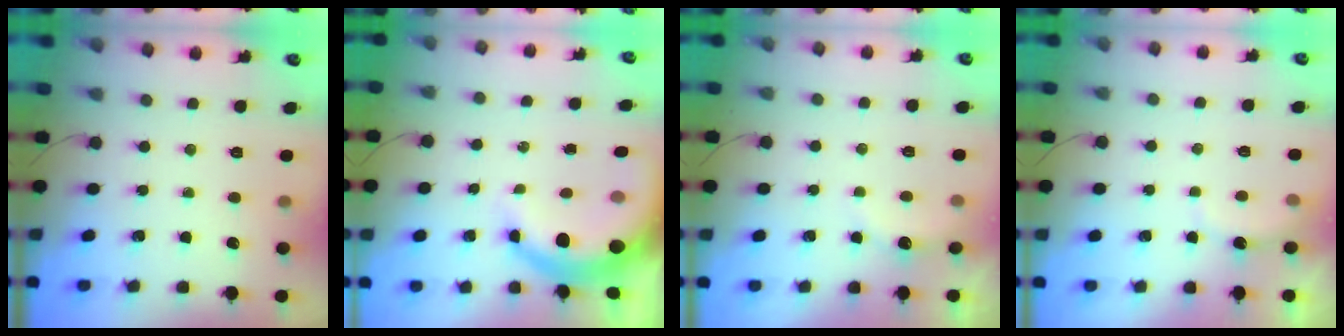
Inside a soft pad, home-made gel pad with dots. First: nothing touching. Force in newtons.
{"total": 8.5, "press": 8.4, "slide": 1.5}
{"total": 3.0, "press": 2.9, "slide": 0.9}
{"total": 3.0, "press": 2.9, "slide": 0.8}